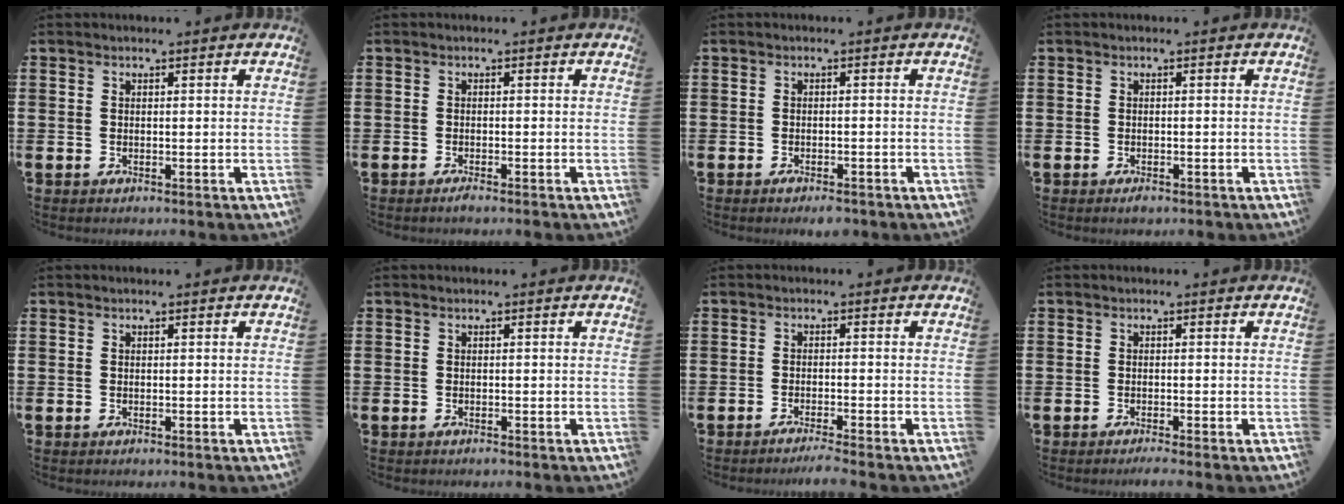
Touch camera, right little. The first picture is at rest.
{"total": 0.8, "force": [-0.6, 0.0, 0.6], "torque": [-0.010, -0.002, -0.011]}
{"total": 1.3, "force": [-1.1, 0.3, 0.7], "torque": [-0.015, 0.002, -0.021]}
{"total": 0.6, "force": [-0.4, 0.3, 0.4], "torque": [0.000, -0.005, -0.009]}
{"total": 0.0}
{"total": 0.0}
{"total": 1.6, "force": [-1.4, -0.1, 0.7], "torque": [-0.010, 0.003, -0.026]}
{"total": 0.7, "force": [-0.5, 0.0, 0.5], "torque": [-0.007, -0.002, -0.011]}